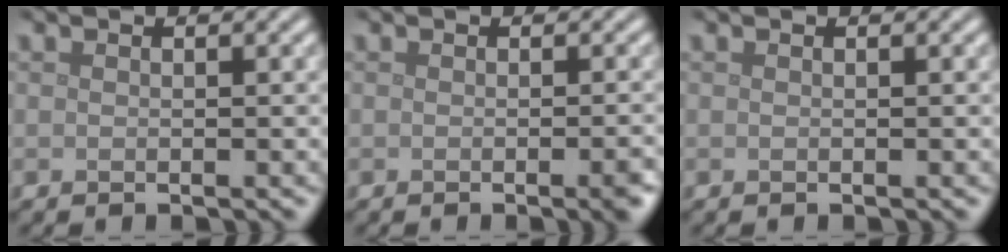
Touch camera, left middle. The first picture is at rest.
{"total": 2.2, "force": [-0.7, 0.6, 2.0], "torque": [-0.017, 0.001, -0.011]}
{"total": 0.0}